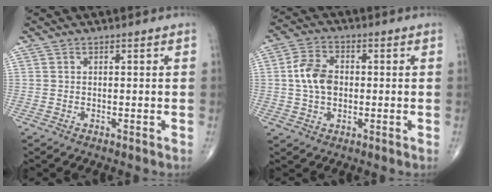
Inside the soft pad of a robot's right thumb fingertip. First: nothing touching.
{"total": 7.4, "force": [0.2, 5.1, 5.4], "torque": [-0.096, 0.012, -0.002]}